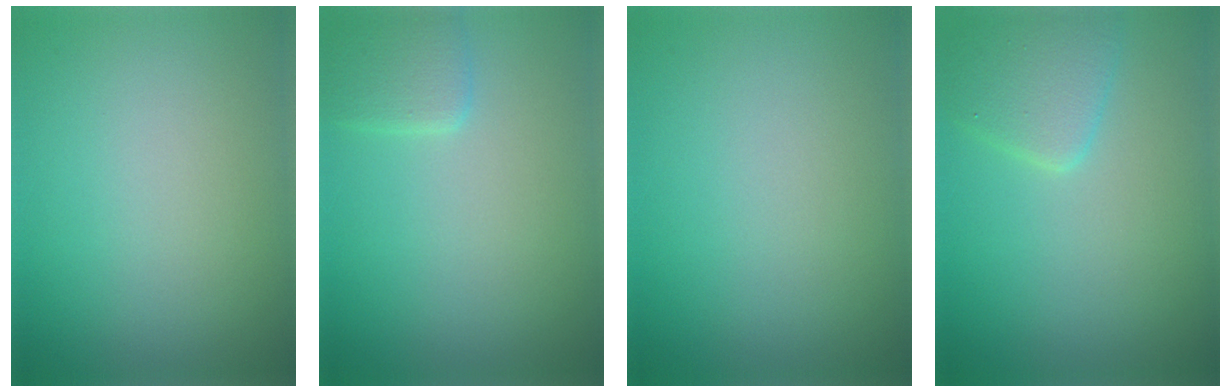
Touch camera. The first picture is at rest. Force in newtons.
{"total": 1.8, "press": 1.8, "slide": 0.1}
{"total": 0.0}
{"total": 2.8, "press": 2.8, "slide": 0.1}